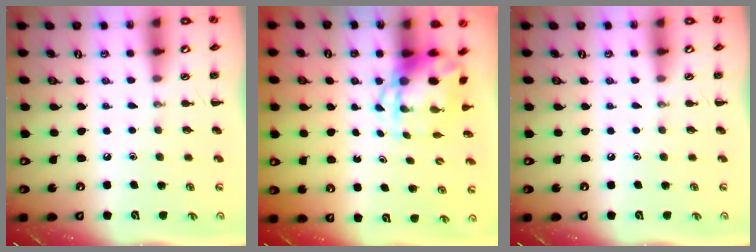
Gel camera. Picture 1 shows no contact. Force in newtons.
{"total": 5.6, "press": 5.6, "slide": 0.8}
{"total": 0.0}